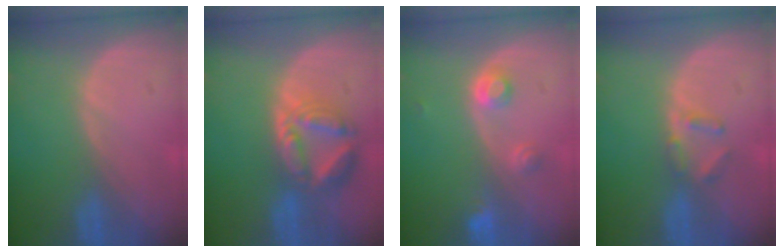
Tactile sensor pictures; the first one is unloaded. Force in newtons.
{"total": 7.9, "press": 7.0, "slide": 3.8}
{"total": 3.1, "press": 3.1, "slide": 0.2}
{"total": 2.8, "press": 2.7, "slide": 0.4}